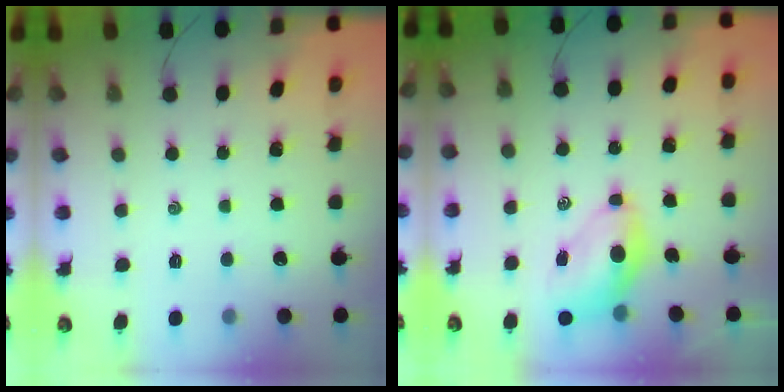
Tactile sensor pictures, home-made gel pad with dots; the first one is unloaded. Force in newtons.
{"total": 6.8, "press": 6.6, "slide": 1.6}